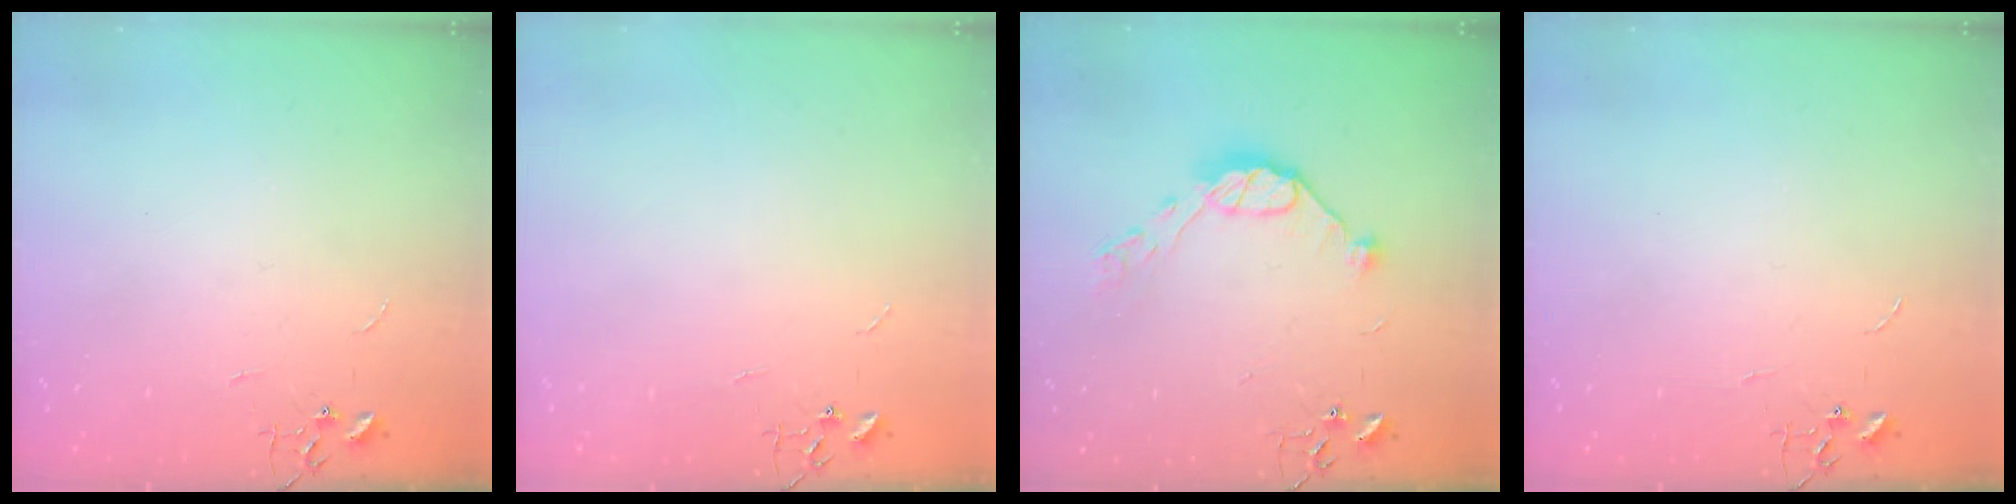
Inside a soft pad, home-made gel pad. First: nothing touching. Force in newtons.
{"total": 0.0}
{"total": 11.7, "press": 11.7, "slide": 1.1}
{"total": 0.0}